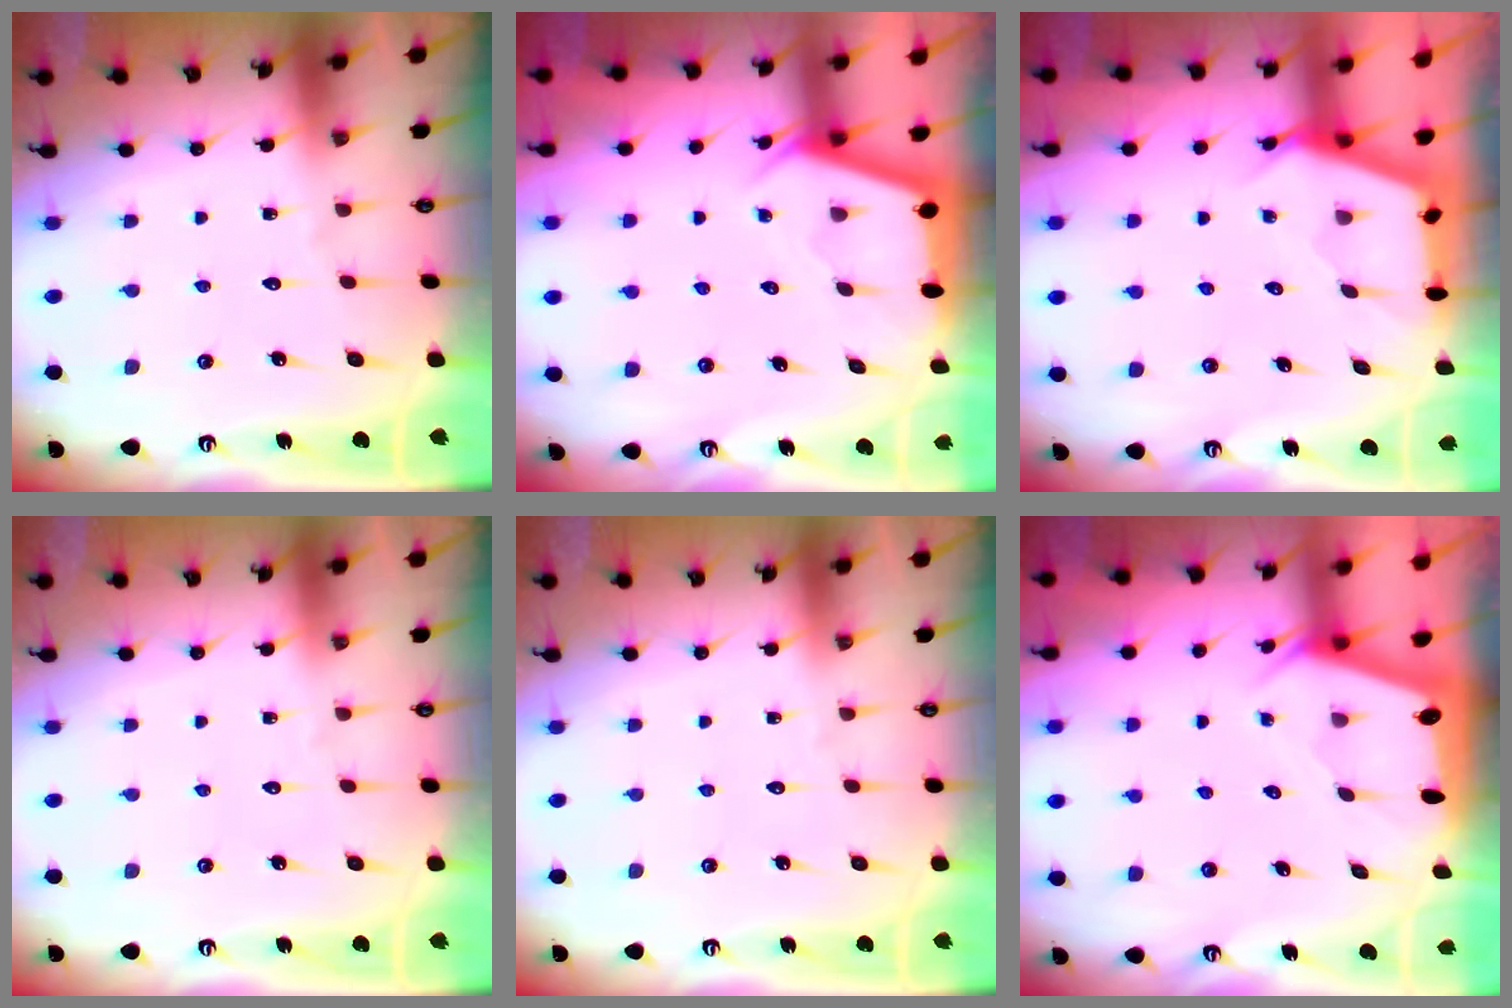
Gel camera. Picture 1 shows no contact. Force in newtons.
{"total": 2.9, "press": 2.9, "slide": 0.3}
{"total": 2.6, "press": 2.6, "slide": 0.4}
{"total": 0.0}
{"total": 0.0}
{"total": 2.0, "press": 1.9, "slide": 0.3}